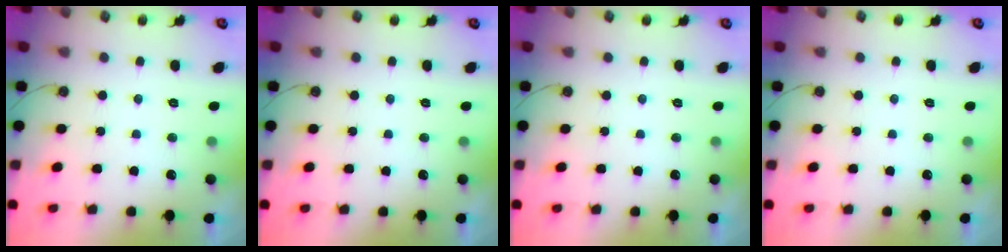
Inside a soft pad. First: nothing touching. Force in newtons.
{"total": 0.0}
{"total": 0.0}
{"total": 0.0}